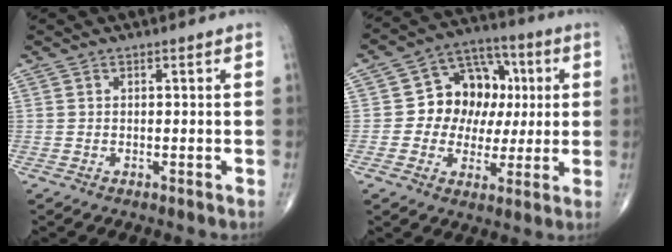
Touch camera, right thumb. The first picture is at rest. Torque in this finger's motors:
{"motor_torque": [0.05, 0.07, 0.14, -0.12, 0.11]}